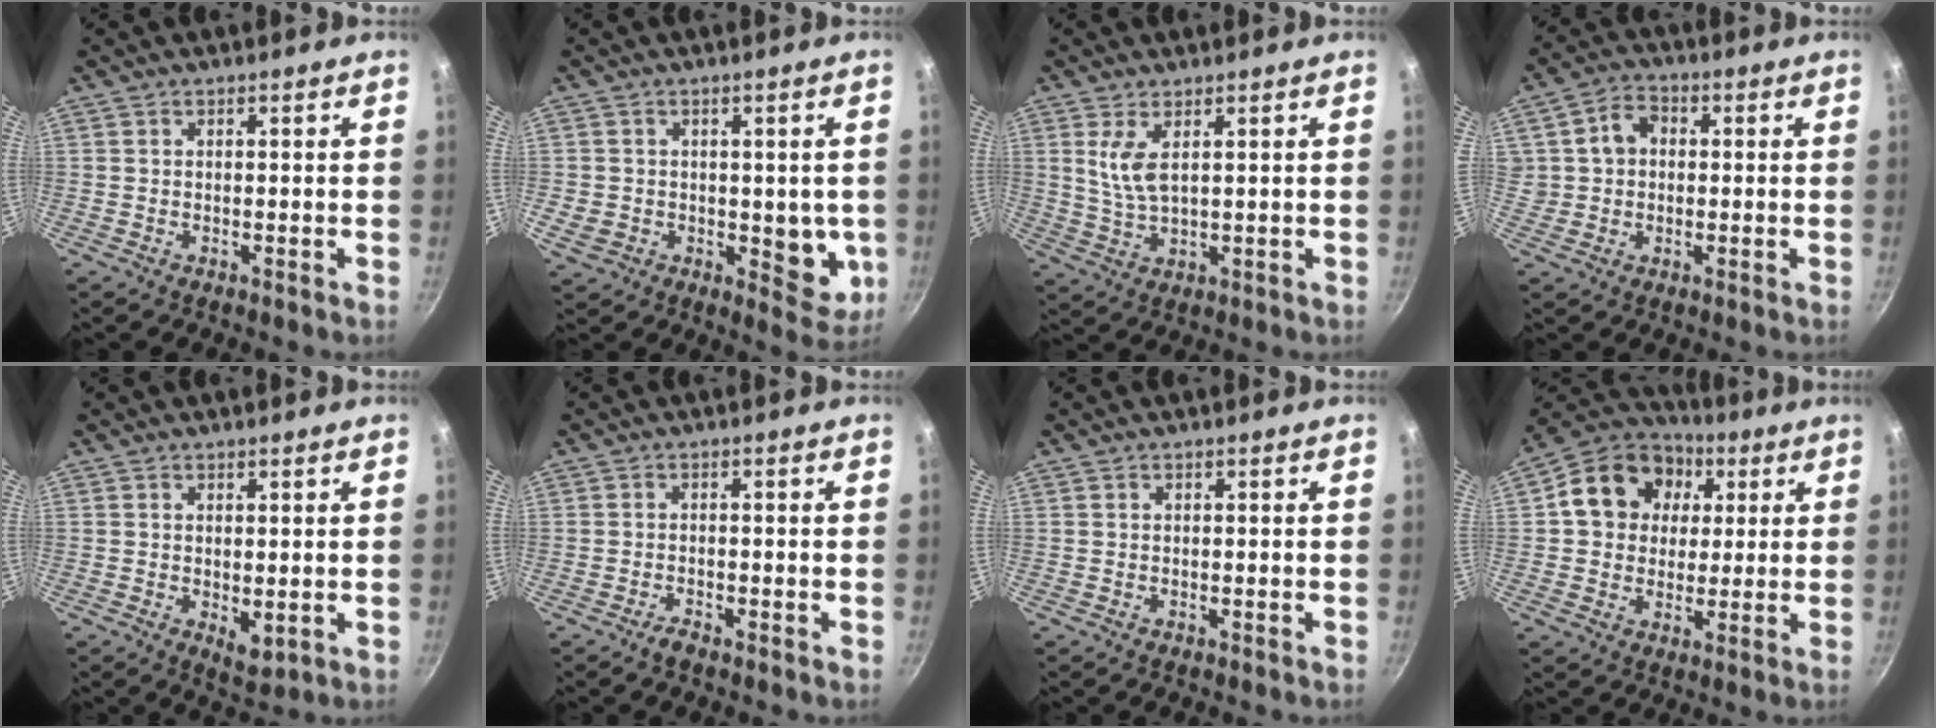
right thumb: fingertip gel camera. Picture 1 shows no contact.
{"total": 10.1, "force": [-0.6, 7.3, 6.9], "torque": [-0.065, -0.019, -0.003]}
{"total": 5.6, "force": [2.0, 2.3, 4.7], "torque": [-0.094, -0.017, 0.047]}
{"total": 6.8, "force": [0.9, 5.7, 3.5], "torque": [-0.028, 0.016, 0.012]}
{"total": 3.7, "force": [0.3, 2.1, 3.0], "torque": [-0.044, -0.015, 0.006]}
{"total": 1.6, "force": [-1.3, 0.5, 0.8], "torque": [-0.017, 0.011, -0.027]}
{"total": 0.0}
{"total": 15.3, "force": [3.6, 12.7, 7.7], "torque": [-0.106, 0.015, 0.043]}